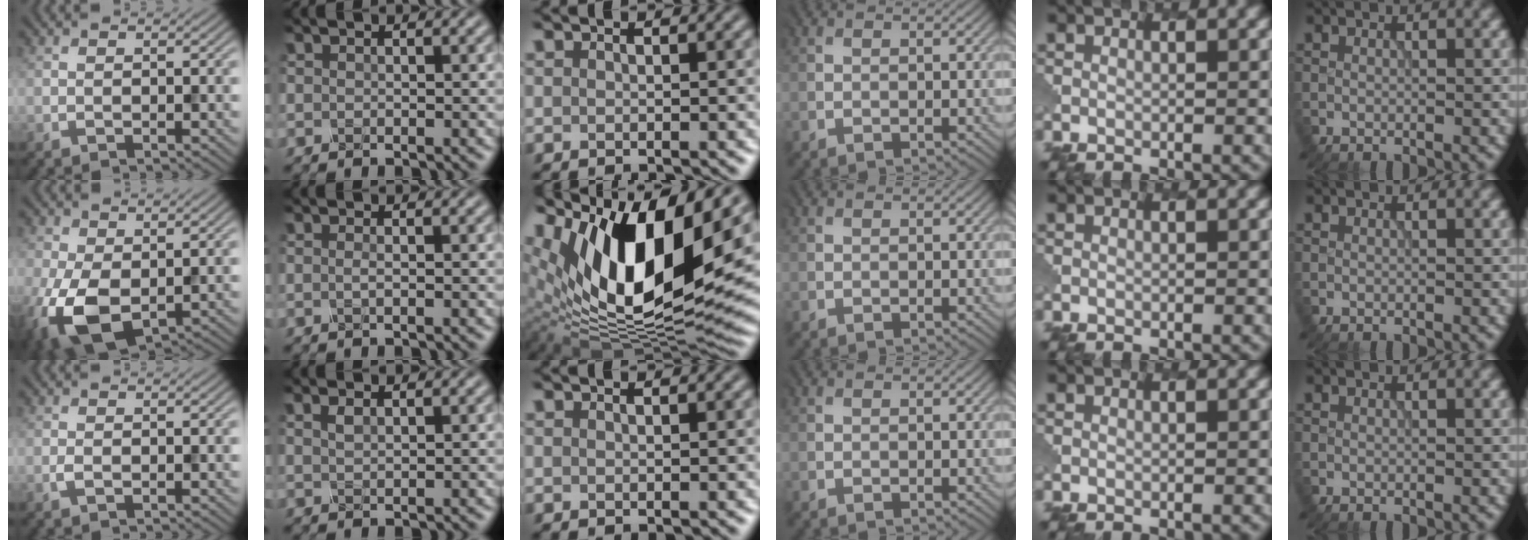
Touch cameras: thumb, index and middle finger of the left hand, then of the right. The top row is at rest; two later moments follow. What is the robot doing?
{"motion": "dispense", "object": "pipette"}